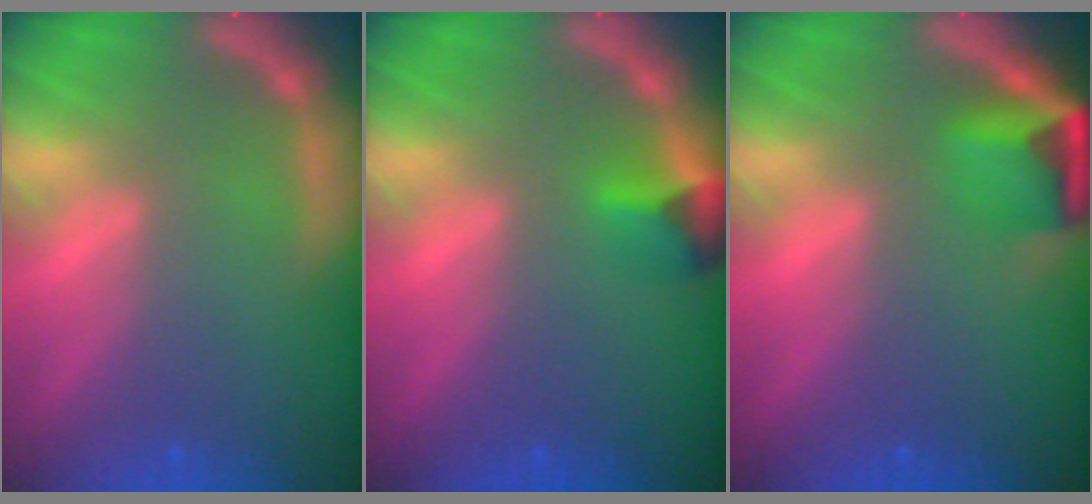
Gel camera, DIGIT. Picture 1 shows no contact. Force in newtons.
{"total": 2.4}
{"total": 4.4}